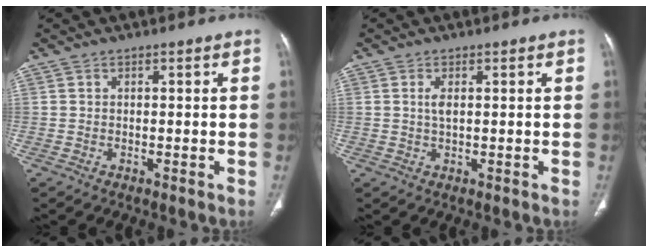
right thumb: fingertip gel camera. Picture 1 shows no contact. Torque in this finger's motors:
{"motor_torque": [0.31, 0.02, 0.40, -0.43, -0.02]}